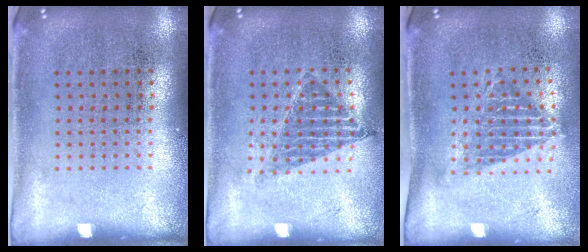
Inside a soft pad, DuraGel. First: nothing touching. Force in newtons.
{"total": 0.9, "press": 0.8, "slide": 0.4}
{"total": 1.3, "press": 1.0, "slide": 0.9}